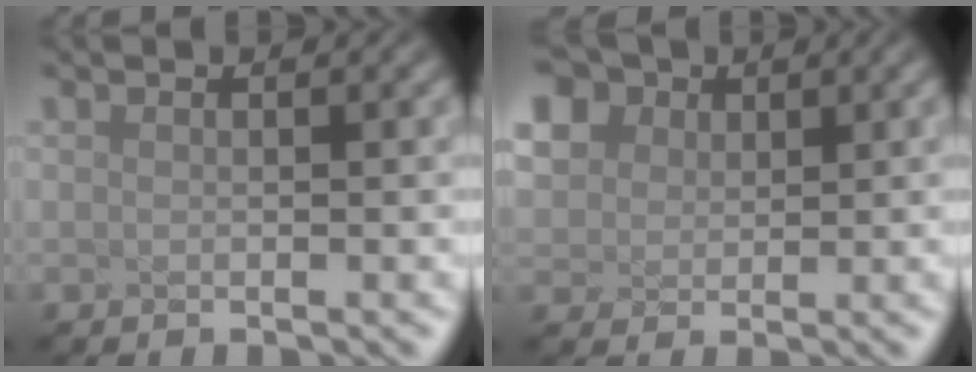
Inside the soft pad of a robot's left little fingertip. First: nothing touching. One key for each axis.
{"total": 5.8, "fx": 3.3, "fy": 4.2, "fz": 2.2, "tx": -0.118, "ty": 0.023, "tz": 0.095}